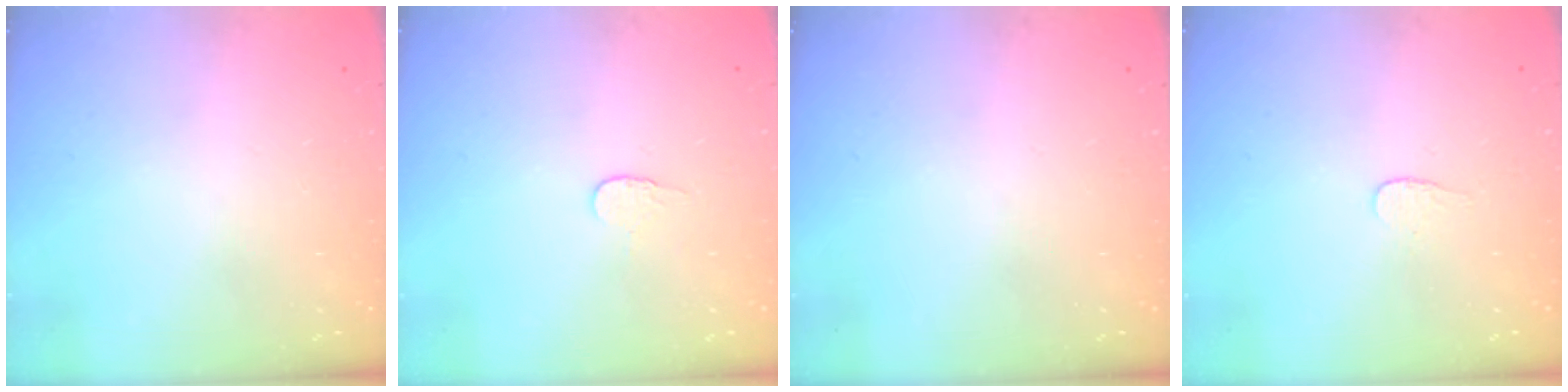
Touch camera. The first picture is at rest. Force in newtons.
{"total": 3.8, "press": 3.8, "slide": 0.3}
{"total": 0.0}
{"total": 2.7, "press": 2.7, "slide": 0.3}